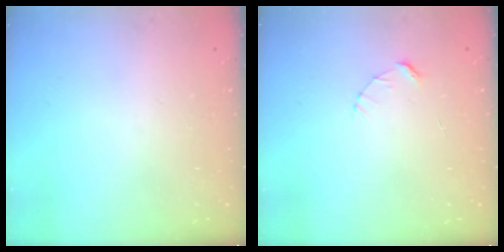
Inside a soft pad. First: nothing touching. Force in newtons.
{"total": 2.7, "press": 2.7, "slide": 0.3}